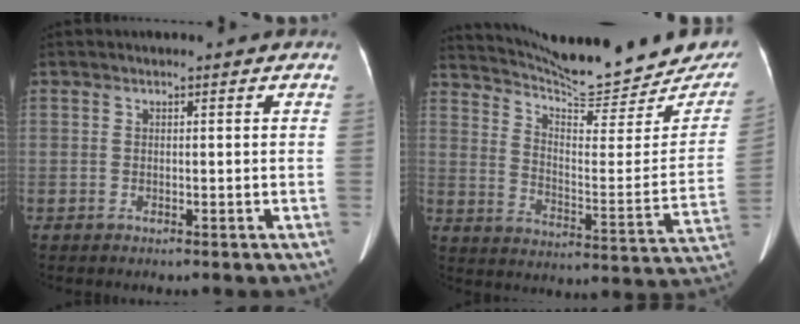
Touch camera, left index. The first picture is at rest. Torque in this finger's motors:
{"motor_torque": [0.03, -1.16, 0.05, 0.04]}